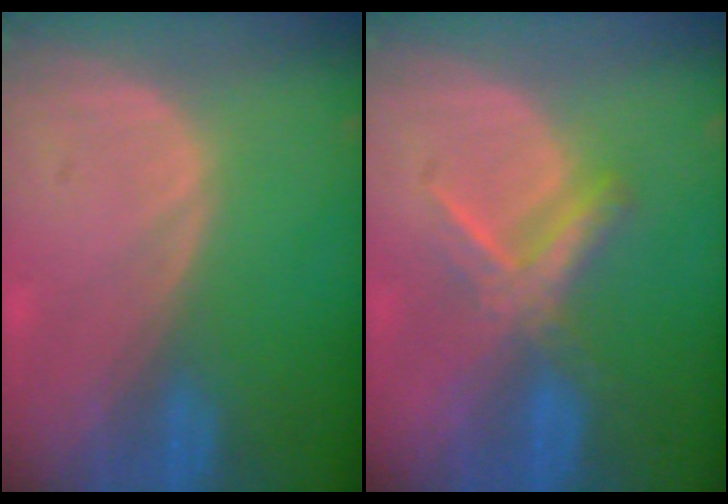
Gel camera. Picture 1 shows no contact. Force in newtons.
{"total": 5.5, "press": 5.4, "slide": 1.1}